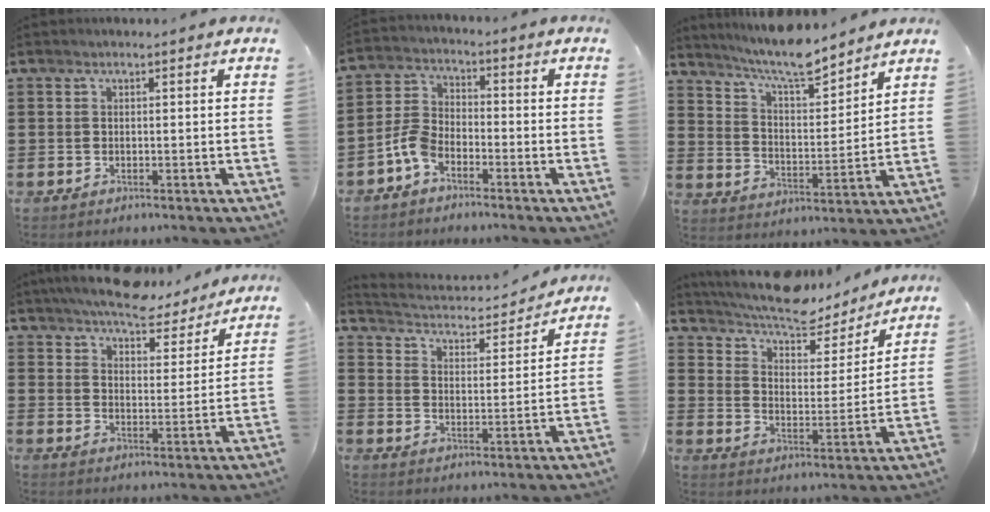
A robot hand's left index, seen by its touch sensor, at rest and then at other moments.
{"total": 5.0, "force": [-3.2, 2.5, 2.9], "torque": [-0.080, 0.007, -0.069]}
{"total": 8.3, "force": [7.6, 0.8, 3.2], "torque": [-0.081, -0.039, 0.134]}
{"total": 6.3, "force": [6.0, 0.7, 1.5], "torque": [-0.047, -0.035, 0.104]}
{"total": 3.0, "force": [3.0, 0.3, 0.4], "torque": [-0.030, -0.028, 0.042]}
{"total": 8.6, "force": [7.9, 1.9, 2.9], "torque": [-0.082, -0.049, 0.137]}